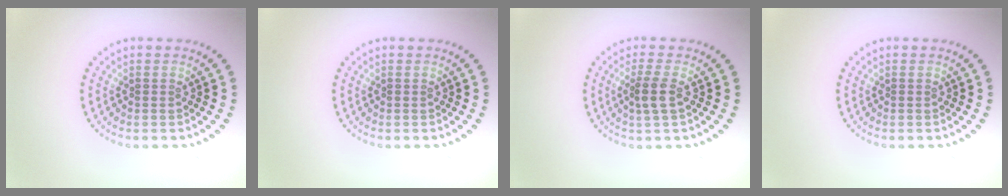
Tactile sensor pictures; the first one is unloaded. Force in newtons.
{"total": 0.0}
{"total": 2.1, "press": 1.6, "slide": 1.3}
{"total": 0.0}